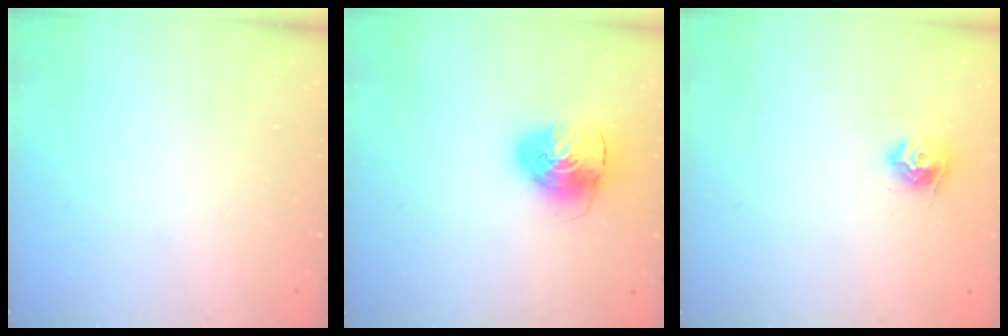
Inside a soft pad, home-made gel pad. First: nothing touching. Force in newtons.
{"total": 10.3, "press": 10.3, "slide": 0.5}
{"total": 8.6, "press": 8.6, "slide": 0.2}